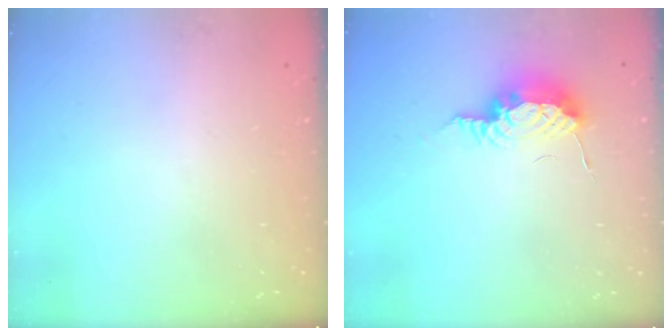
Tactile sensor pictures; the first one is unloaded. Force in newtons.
{"total": 8.8, "press": 8.6, "slide": 2.0}